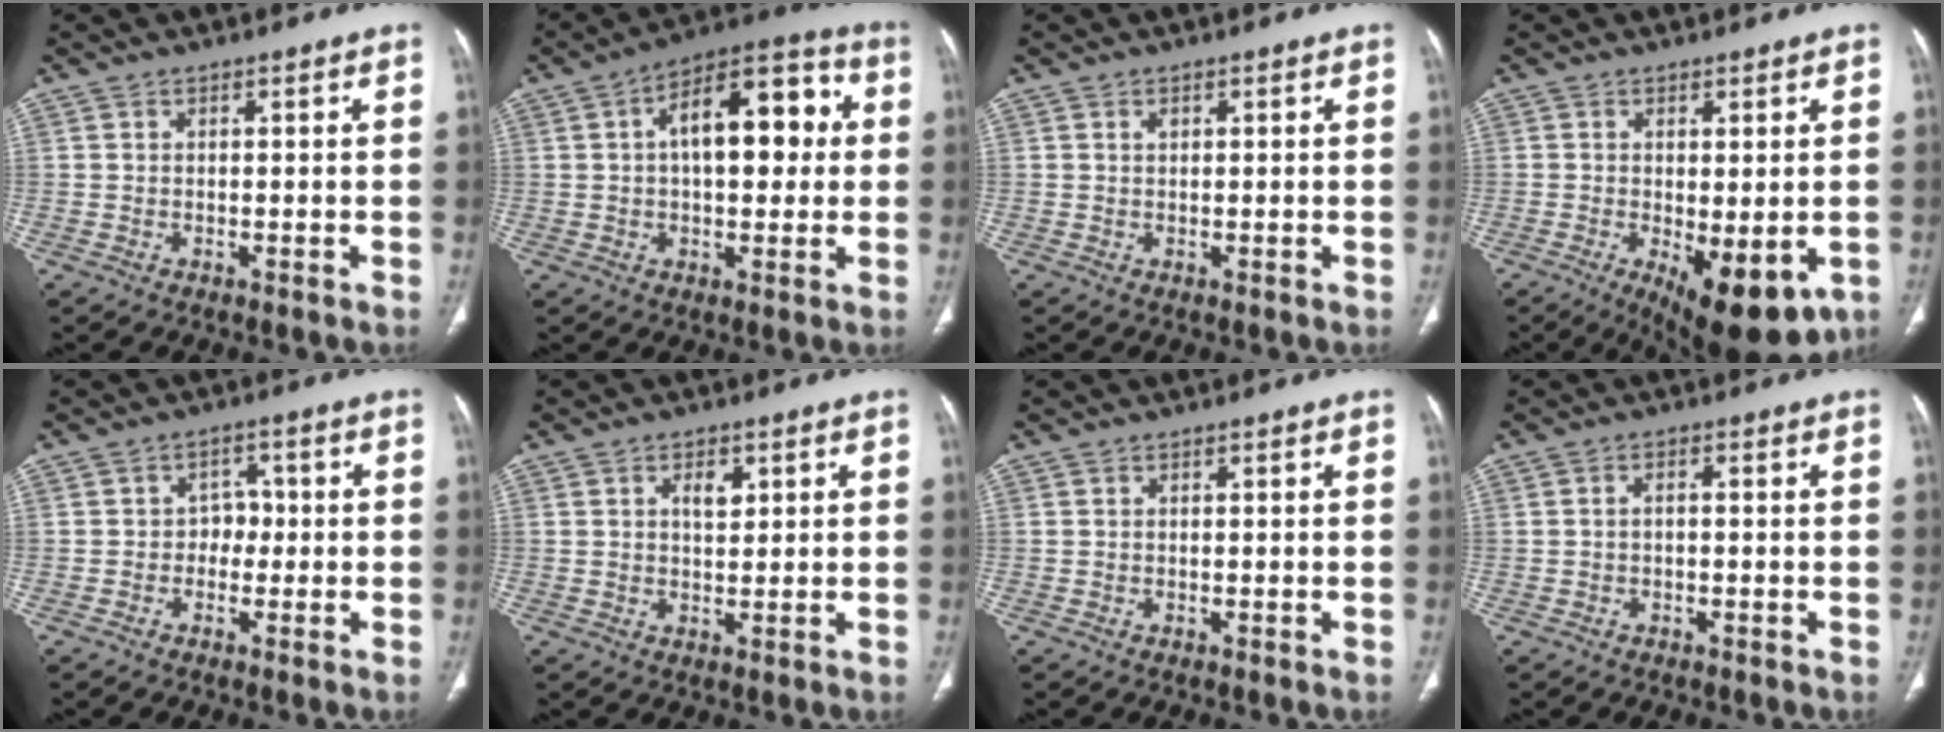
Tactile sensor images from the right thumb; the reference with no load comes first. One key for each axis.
{"total": 16.1, "fx": 2.7, "fy": 8.1, "fz": 13.6, "tx": -0.176, "ty": 0.034, "tz": 0.035}
{"total": 0.8, "fx": 0.4, "fy": 0.5, "fz": 0.5, "tx": -0.005, "ty": 0.001, "tz": 0.006}
{"total": 12.1, "fx": -4.2, "fy": 5.1, "fz": 10.2, "tx": -0.135, "ty": -0.016, "tz": -0.048}
{"total": 3.2, "fx": -0.5, "fy": 2.7, "fz": 1.7, "tx": 0.005, "ty": 0.012, "tz": -0.018}
{"total": 3.4, "fx": 1.3, "fy": 2.0, "fz": 2.5, "tx": -0.030, "ty": -0.006, "tz": 0.021}
{"total": 0.0}
{"total": 1.1, "fx": -0.2, "fy": 0.6, "fz": 1.0, "tx": -0.016, "ty": 0.005, "tz": -0.006}